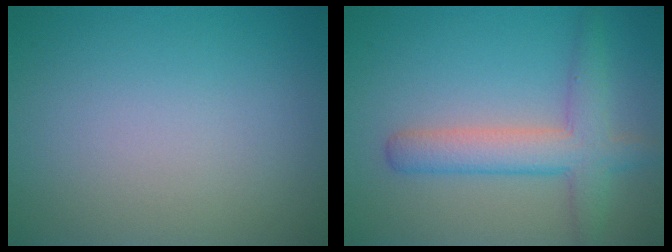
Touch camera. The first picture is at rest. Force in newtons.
{"total": 4.5, "press": 4.5, "slide": 0.2}